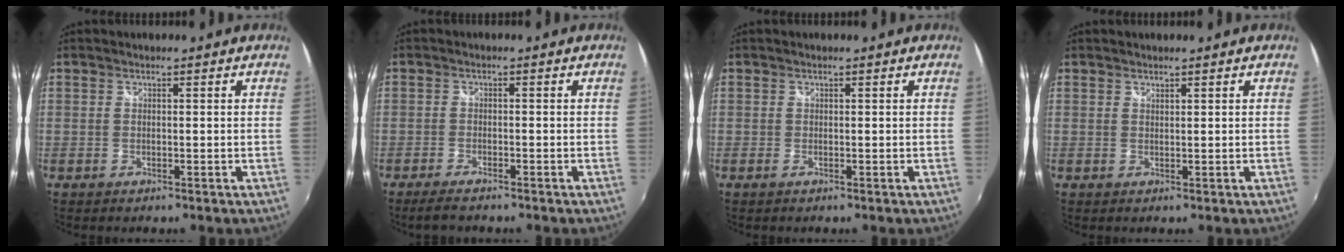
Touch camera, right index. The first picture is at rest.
{"total": 4.3, "force": [-3.6, 0.9, 2.2], "torque": [-0.055, -0.014, -0.066]}
{"total": 0.0}
{"total": 0.6, "force": [0.5, 0.1, 0.1], "torque": [0.000, 0.000, 0.010]}